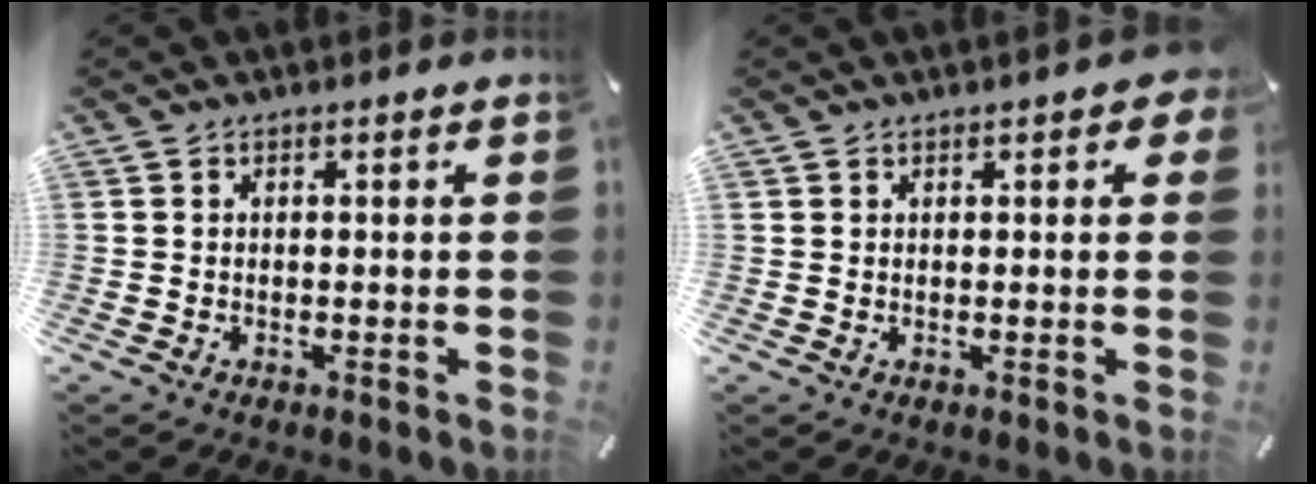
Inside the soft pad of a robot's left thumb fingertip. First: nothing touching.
{"total": 2.0, "force": [1.2, 1.1, 1.2], "torque": [-0.009, -0.001, 0.017]}